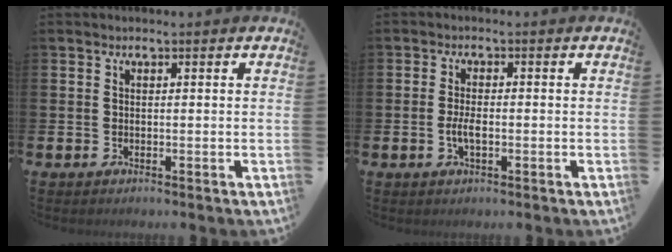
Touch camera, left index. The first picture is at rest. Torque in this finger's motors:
{"motor_torque": [0.56, -0.12, 0.06, 0.09]}